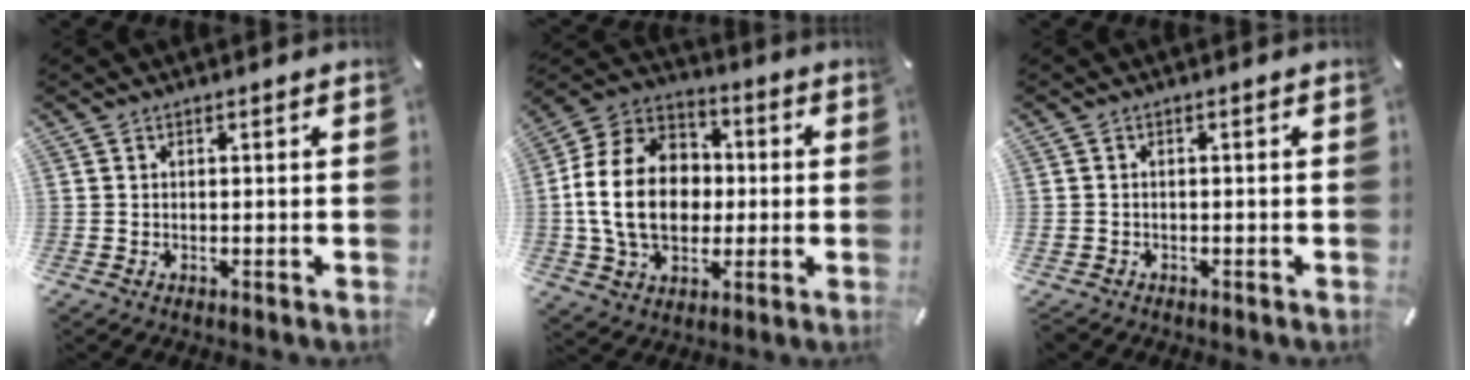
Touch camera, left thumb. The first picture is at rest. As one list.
[{"total": 18.3, "force": [-1.0, 14.1, 11.6], "torque": [-0.255, 0.018, -0.019]}, {"total": 1.1, "force": [-0.8, 0.7, 0.3], "torque": [-0.008, 0.003, -0.018]}]